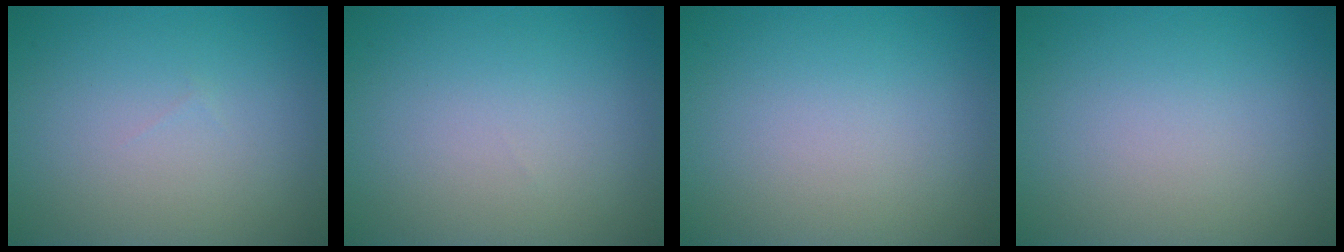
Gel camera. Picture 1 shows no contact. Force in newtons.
{"total": 0.0}
{"total": 0.0}
{"total": 0.0}